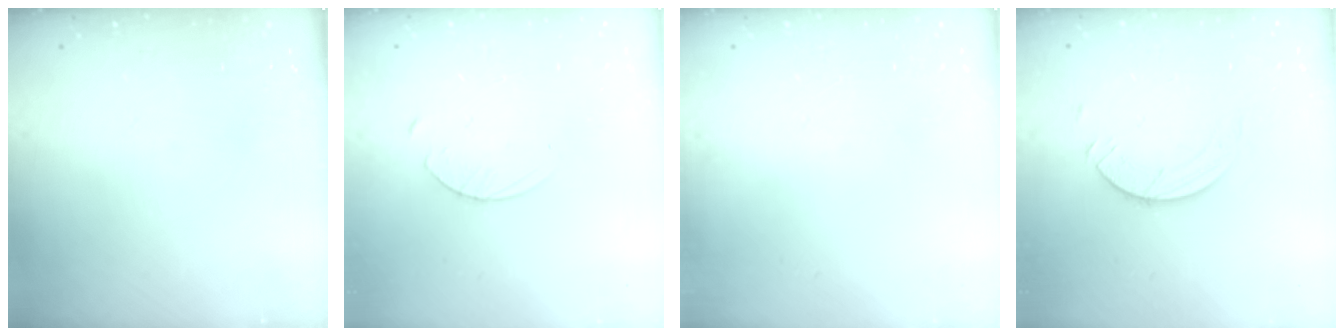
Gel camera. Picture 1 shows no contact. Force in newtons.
{"total": 3.1, "press": 3.1, "slide": 0.3}
{"total": 0.0}
{"total": 6.0, "press": 6.0, "slide": 0.6}